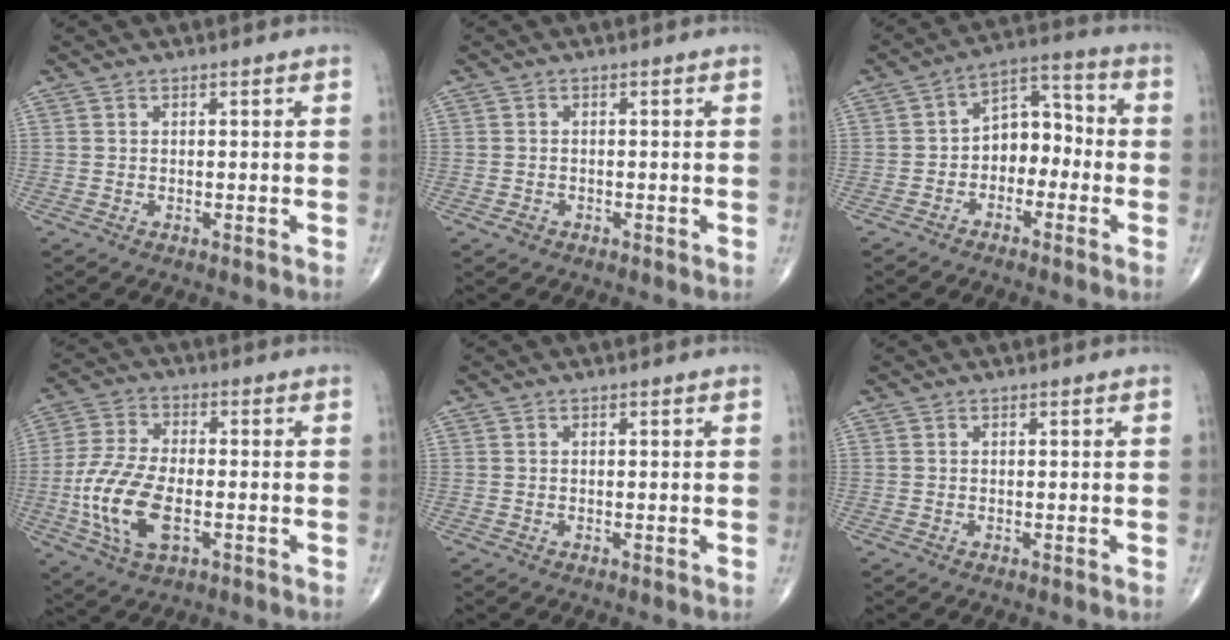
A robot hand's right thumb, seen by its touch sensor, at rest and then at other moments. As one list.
[{"total": 1.2, "force": [-0.7, 0.9, 0.4], "torque": [-0.007, 0.004, -0.012]}, {"total": 8.5, "force": [-2.0, 5.9, 5.7], "torque": [-0.054, 0.046, -0.048]}, {"total": 13.4, "force": [-3.1, 6.8, 11.2], "torque": [-0.240, 0.007, -0.058]}, {"total": 0.0}, {"total": 0.0}]